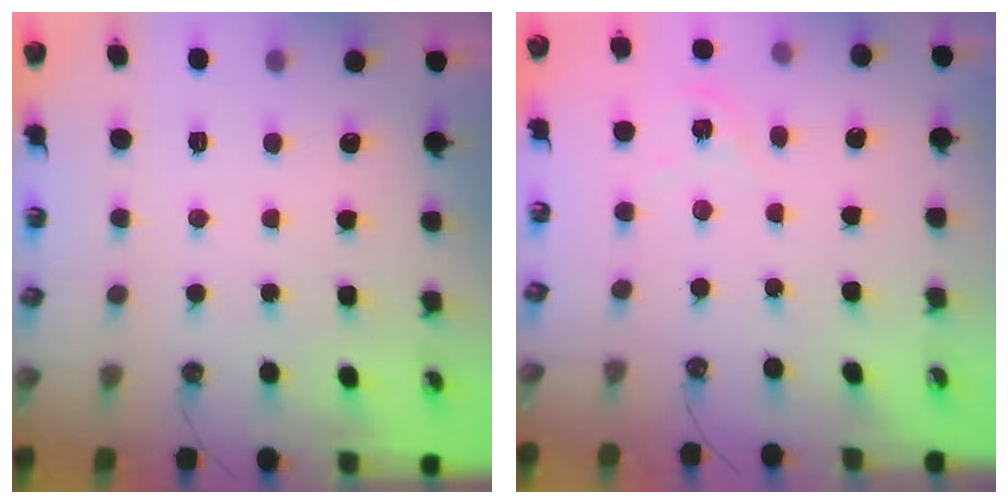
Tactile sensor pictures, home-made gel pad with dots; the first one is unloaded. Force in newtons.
{"total": 2.9, "press": 2.9, "slide": 0.3}